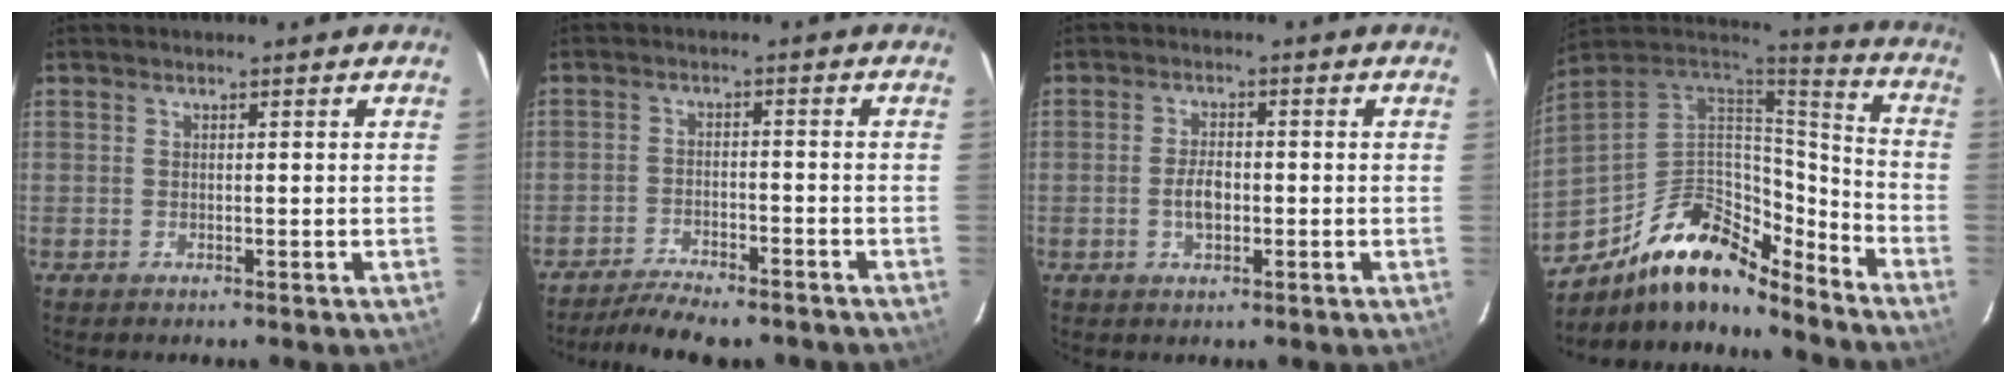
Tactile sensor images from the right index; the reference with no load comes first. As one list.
[{"total": 10.9, "force": [-9.4, 2.9, 4.7], "torque": [-0.106, -0.009, -0.141]}, {"total": 3.9, "force": [-0.9, 2.1, 3.2], "torque": [-0.061, 0.004, -0.013]}, {"total": 20.1, "force": [-14.2, 8.7, 11.3], "torque": [-0.220, 0.015, -0.239]}]